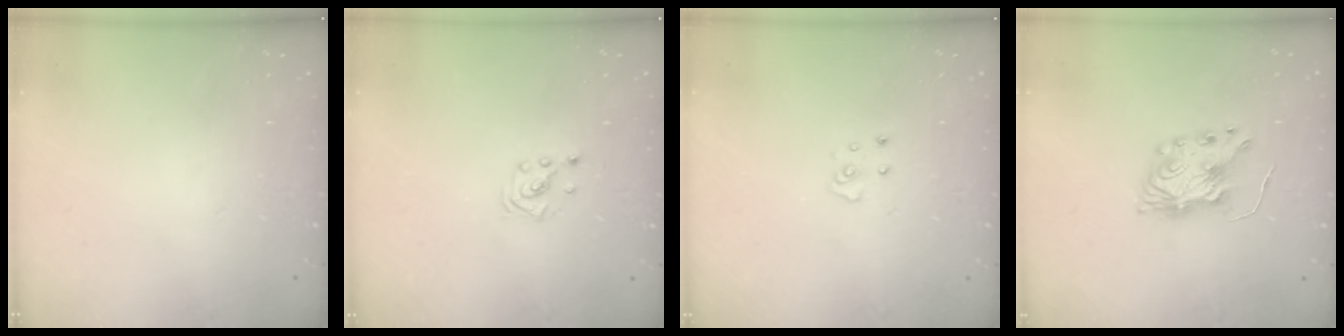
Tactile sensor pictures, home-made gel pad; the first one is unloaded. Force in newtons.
{"total": 1.3, "press": 1.3, "slide": 0.1}
{"total": 3.8, "press": 3.8, "slide": 0.1}
{"total": 9.0, "press": 9.0, "slide": 0.8}